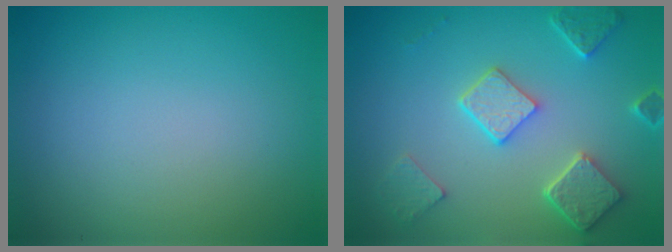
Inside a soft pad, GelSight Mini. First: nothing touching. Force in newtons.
{"total": 4.9, "press": 3.9, "slide": 2.9}